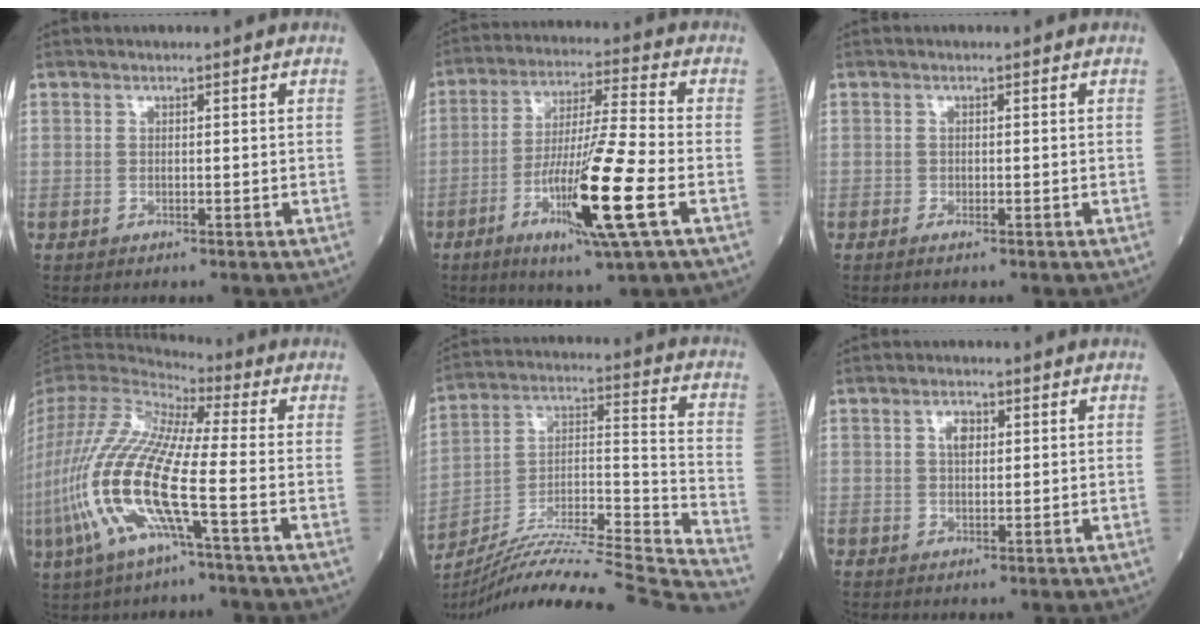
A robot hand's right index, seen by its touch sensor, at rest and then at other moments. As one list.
[{"total": 14.8, "force": [-5.3, -0.4, 13.8], "torque": [-0.260, -0.020, -0.096]}, {"total": 0.7, "force": [-0.4, 0.1, 0.6], "torque": [-0.012, -0.001, -0.005]}, {"total": 19.6, "force": [-5.6, 2.9, 18.5], "torque": [-0.439, -0.029, -0.115]}, {"total": 28.8, "force": [-26.4, -0.8, 11.6], "torque": [-0.152, -0.015, -0.408]}, {"total": 2.5, "force": [0.8, 1.3, 1.9], "torque": [-0.035, 0.003, 0.014]}]